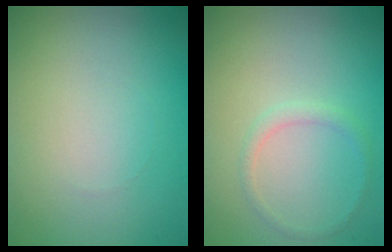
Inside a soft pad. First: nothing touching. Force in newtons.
{"total": 1.0, "press": 1.0, "slide": 0.1}